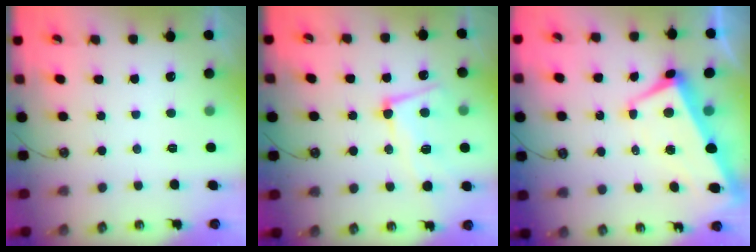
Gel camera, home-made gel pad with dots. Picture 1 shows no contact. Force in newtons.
{"total": 8.7, "press": 8.5, "slide": 1.6}
{"total": 1.7, "press": 1.1, "slide": 1.3}